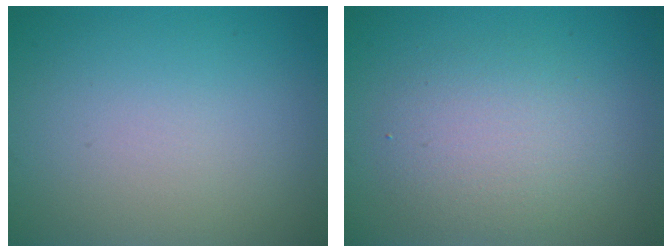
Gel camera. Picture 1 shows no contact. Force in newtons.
{"total": 3.6, "press": 3.6, "slide": 0.3}